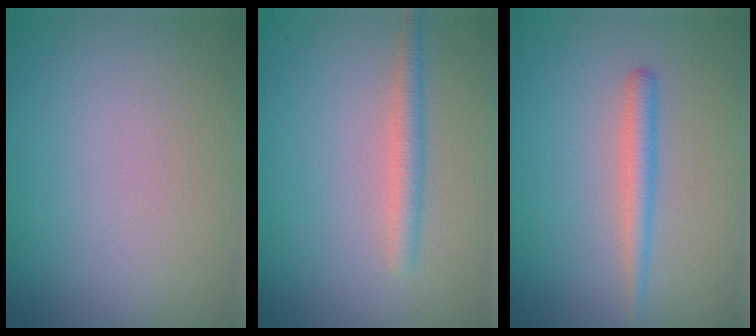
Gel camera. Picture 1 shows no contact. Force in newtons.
{"total": 1.8, "press": 1.8, "slide": 0.1}
{"total": 1.9, "press": 1.8, "slide": 0.2}